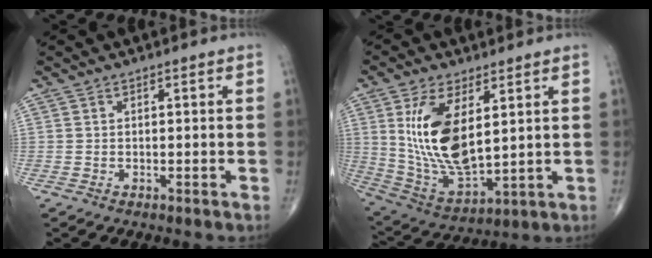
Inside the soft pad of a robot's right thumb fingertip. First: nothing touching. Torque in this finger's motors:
{"motor_torque": [-0.32, 2.53, 1.70, 0.64, 0.21]}